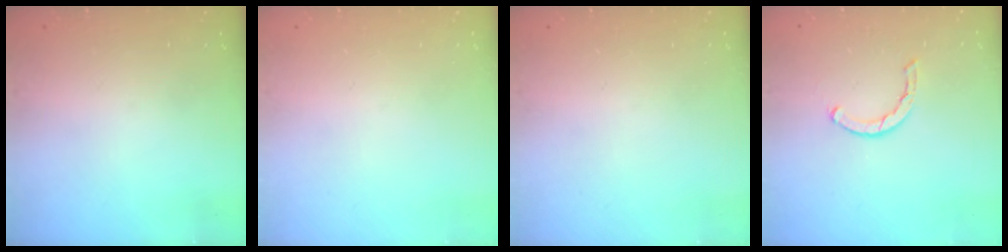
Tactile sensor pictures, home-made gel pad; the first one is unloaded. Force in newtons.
{"total": 0.0}
{"total": 0.0}
{"total": 2.0, "press": 2.0, "slide": 0.2}